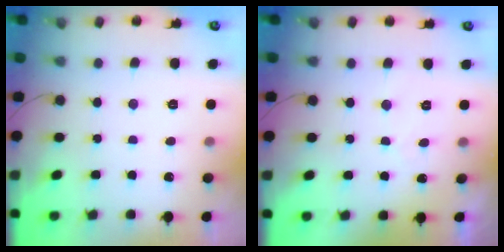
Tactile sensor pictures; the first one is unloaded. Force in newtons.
{"total": 2.9, "press": 2.9, "slide": 0.2}